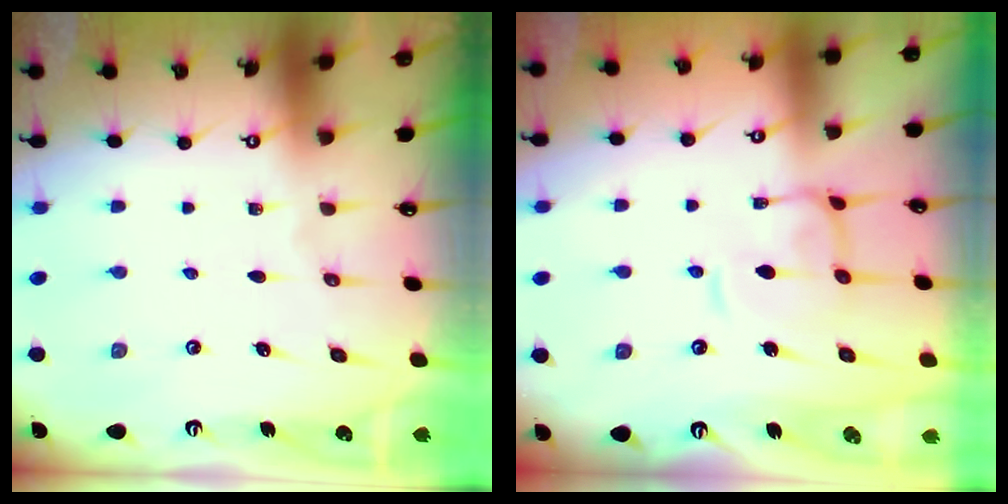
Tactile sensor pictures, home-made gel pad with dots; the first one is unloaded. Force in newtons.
{"total": 3.4, "press": 3.3, "slide": 0.8}